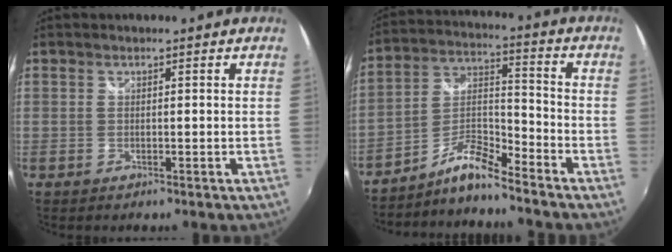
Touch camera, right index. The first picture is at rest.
{"total": 7.8, "force": [-7.0, 0.3, 3.4], "torque": [-0.082, 0.026, -0.143]}